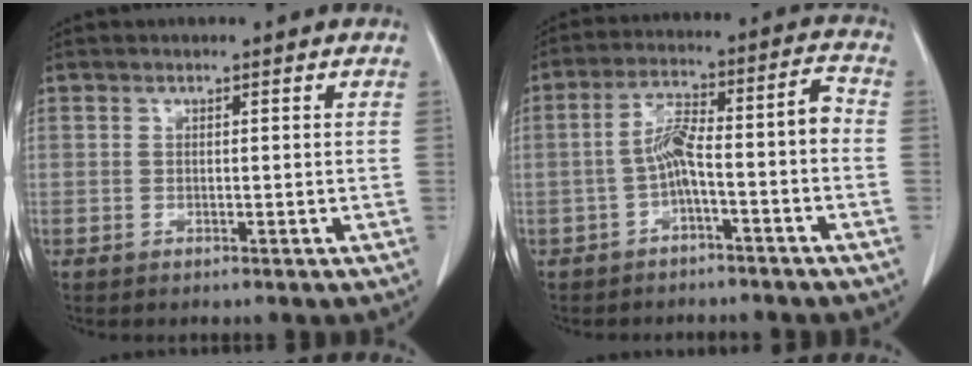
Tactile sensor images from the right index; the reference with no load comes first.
{"total": 8.5, "force": [-2.5, 1.3, 8.1], "torque": [-0.140, 0.045, -0.041]}